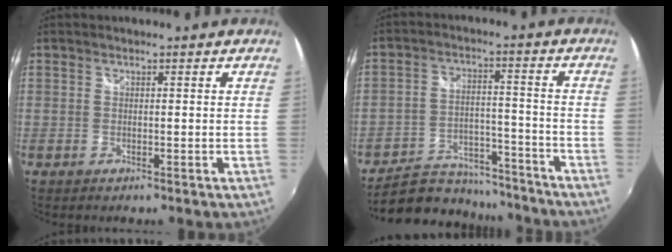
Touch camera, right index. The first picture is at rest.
{"total": 17.6, "force": [-15.3, 6.9, 5.3], "torque": [-0.121, 0.022, -0.212]}